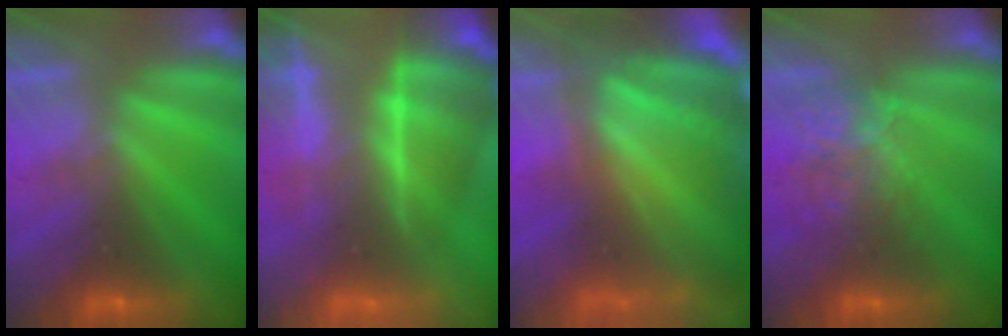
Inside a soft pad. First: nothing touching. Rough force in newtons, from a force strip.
{"total": 7.2}
{"total": 11.6}
{"total": 2.3}